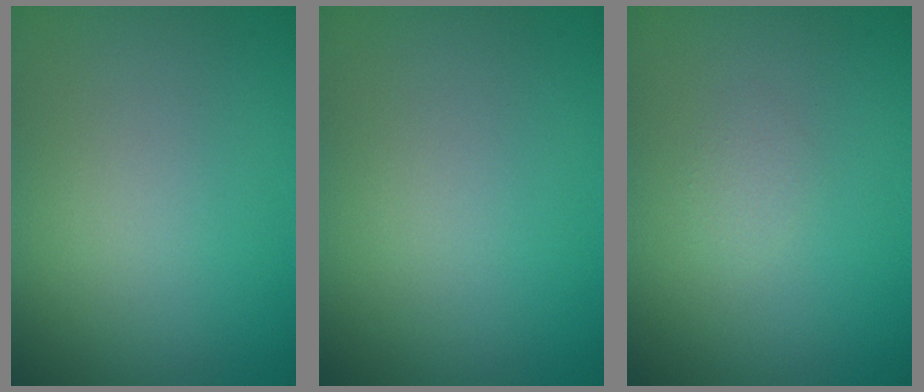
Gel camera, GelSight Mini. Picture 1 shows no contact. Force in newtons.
{"total": 0.0}
{"total": 0.7, "press": 0.7, "slide": 0.0}